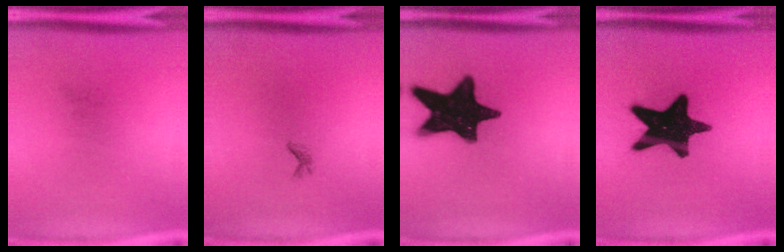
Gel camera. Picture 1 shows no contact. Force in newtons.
{"total": 0.6}
{"total": 18.1}
{"total": 18.0}